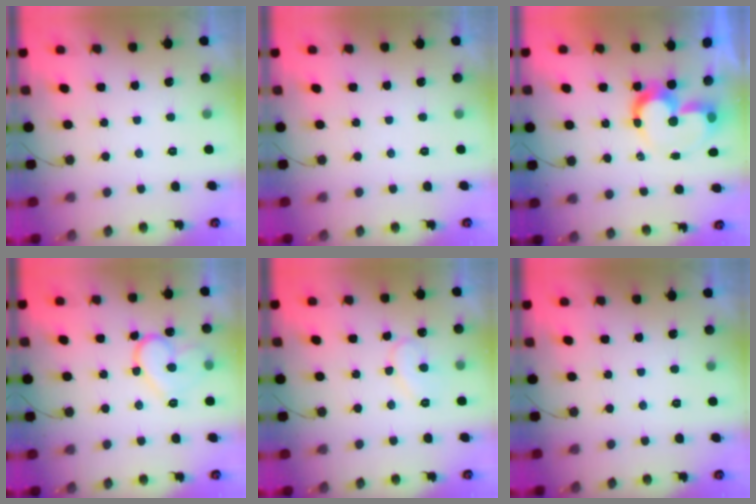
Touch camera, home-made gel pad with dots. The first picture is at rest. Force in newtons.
{"total": 0.0}
{"total": 10.6, "press": 10.5, "slide": 1.0}
{"total": 13.8, "press": 13.8, "slide": 1.2}
{"total": 9.0, "press": 9.0, "slide": 0.7}
{"total": 0.0}